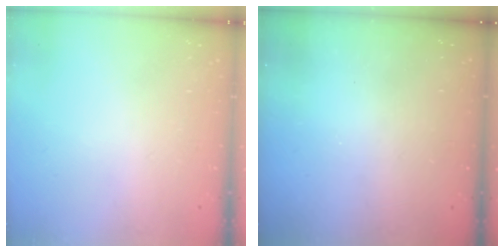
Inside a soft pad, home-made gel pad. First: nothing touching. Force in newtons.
{"total": 3.0, "press": 3.0, "slide": 0.1}